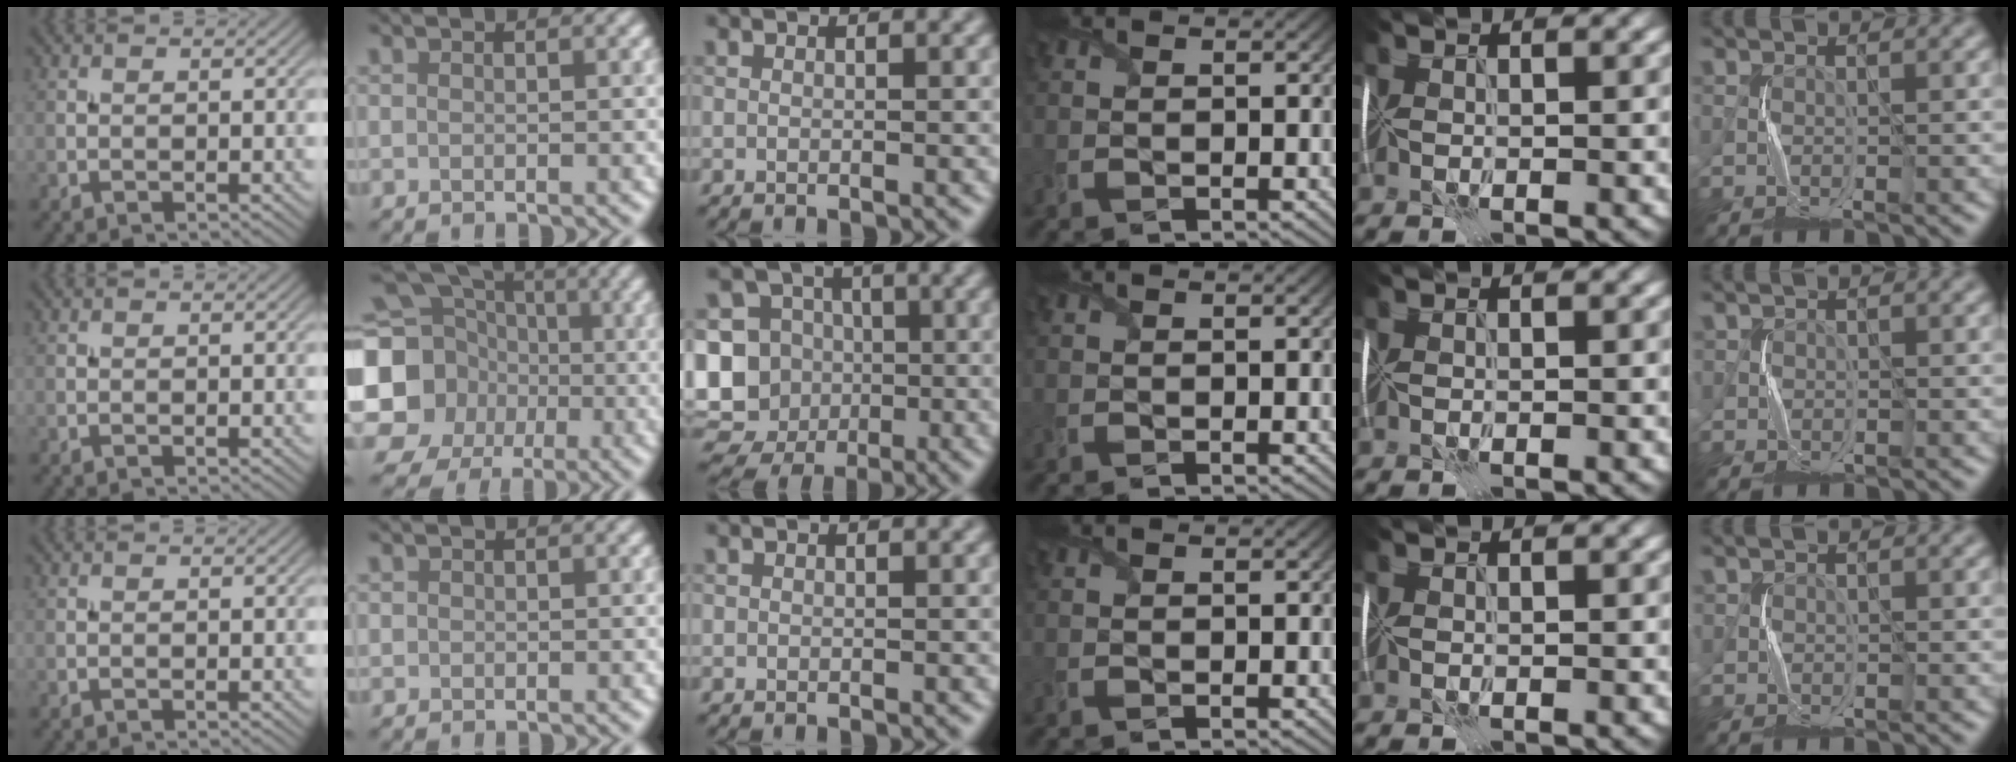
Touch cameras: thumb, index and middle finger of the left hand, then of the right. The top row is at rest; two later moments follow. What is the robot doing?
{"motion": "fold", "object": "shipping label"}